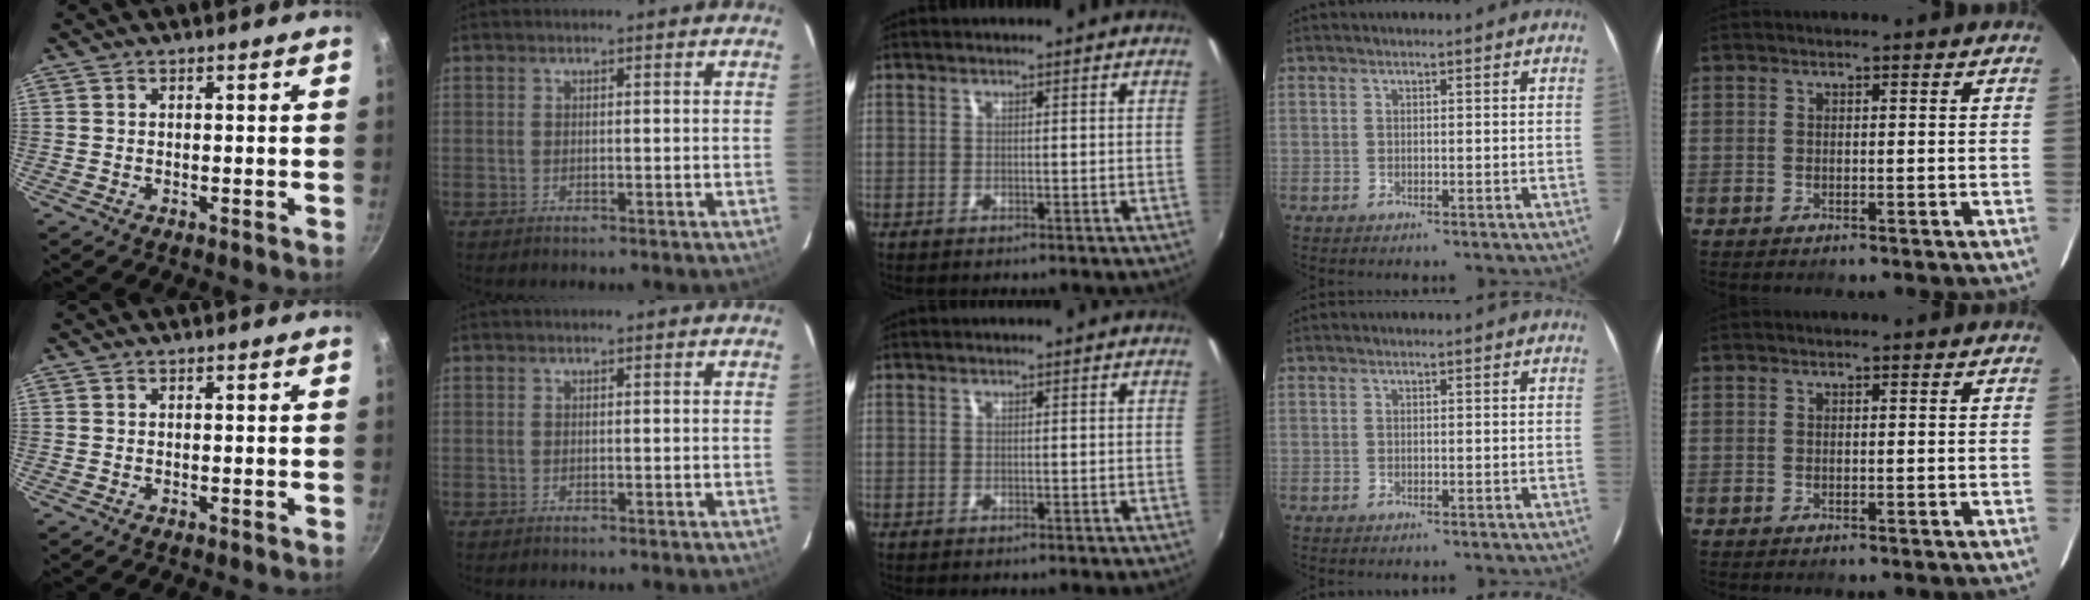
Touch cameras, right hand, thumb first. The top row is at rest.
{}